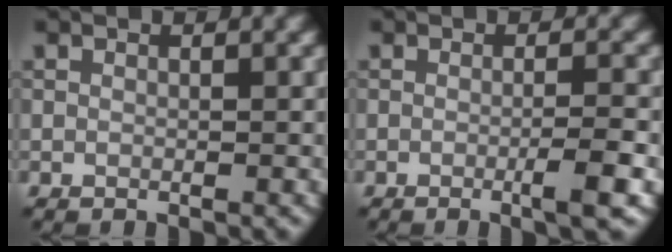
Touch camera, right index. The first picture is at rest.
{"total": 3.0, "force": [-0.9, 0.4, 2.8], "torque": [-0.039, 0.003, -0.019]}